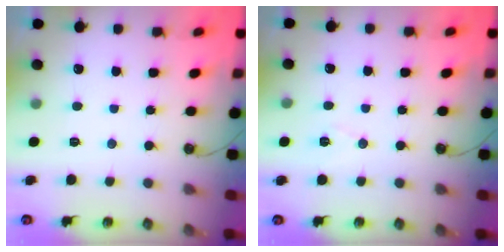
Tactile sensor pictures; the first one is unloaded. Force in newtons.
{"total": 6.2, "press": 4.1, "slide": 4.6}